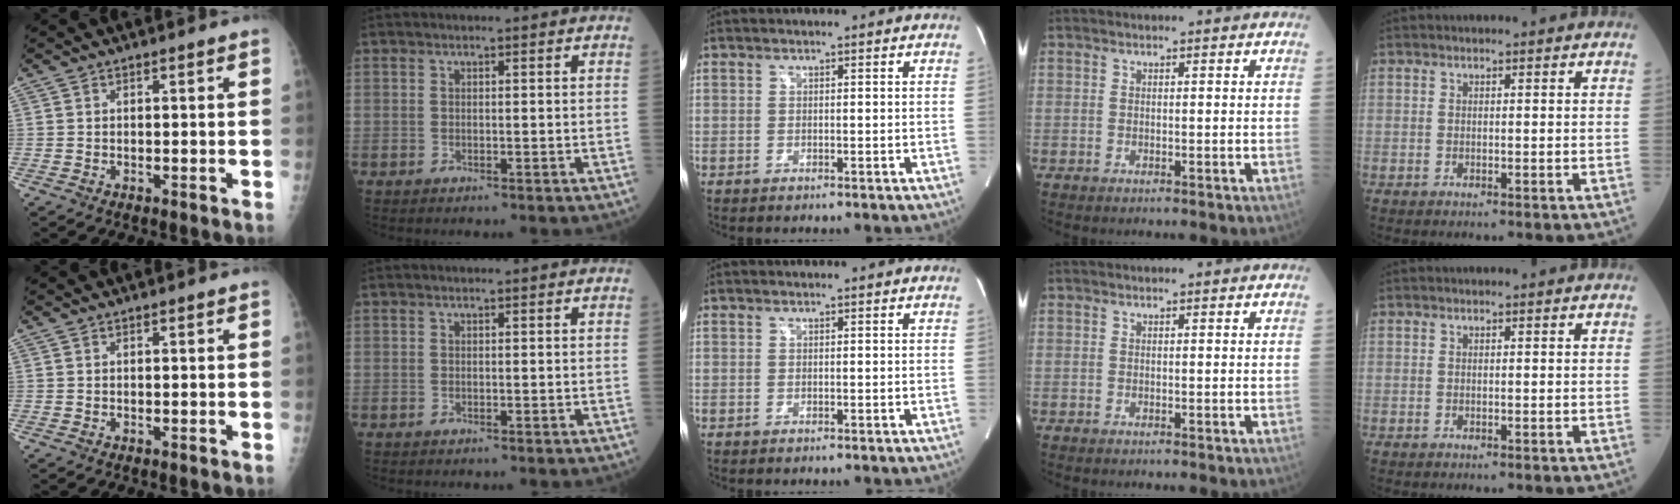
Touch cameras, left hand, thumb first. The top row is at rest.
{}